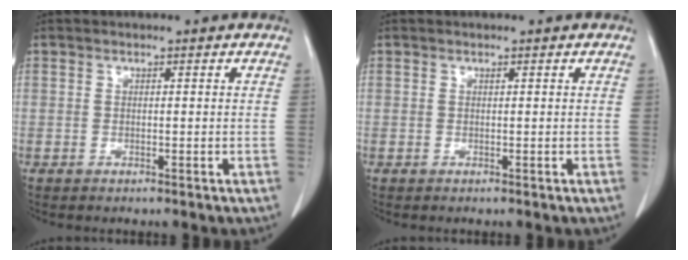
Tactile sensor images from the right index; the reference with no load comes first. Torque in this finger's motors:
{"motor_torque": [0.01, -0.01, 0.00, 0.00]}